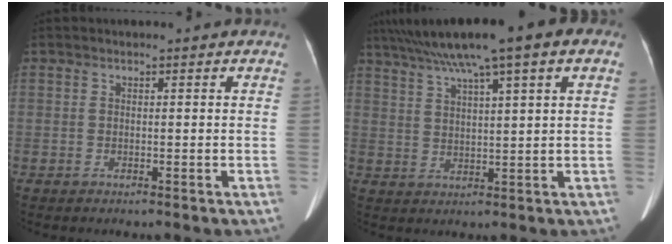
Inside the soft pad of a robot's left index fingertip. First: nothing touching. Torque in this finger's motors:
{"motor_torque": [0.80, -1.34, -0.01, -0.10]}